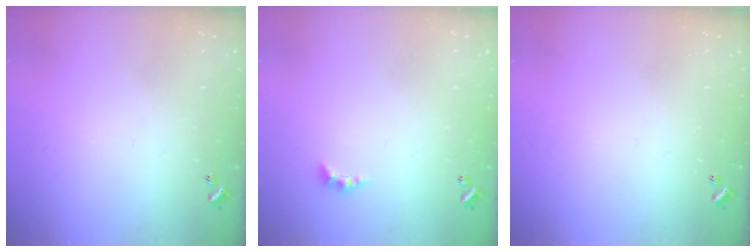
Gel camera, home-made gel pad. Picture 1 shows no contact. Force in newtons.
{"total": 2.1, "press": 2.0, "slide": 0.7}
{"total": 0.0}